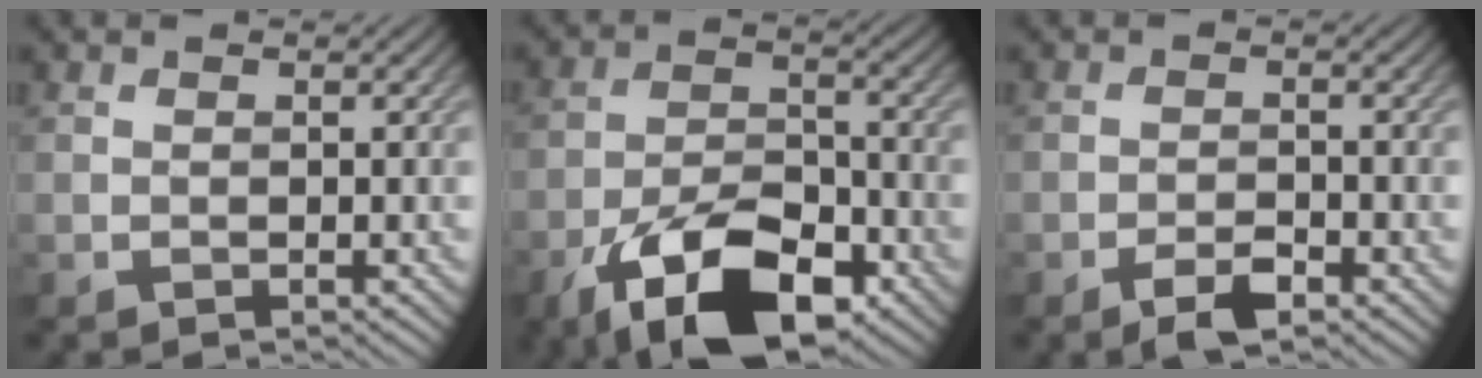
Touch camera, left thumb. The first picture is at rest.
{"total": 13.4, "force": [-8.2, 6.0, 8.8], "torque": [-0.171, -0.015, -0.154]}
{"total": 2.8, "force": [-1.9, 0.8, 1.9], "torque": [-0.036, 0.001, -0.038]}